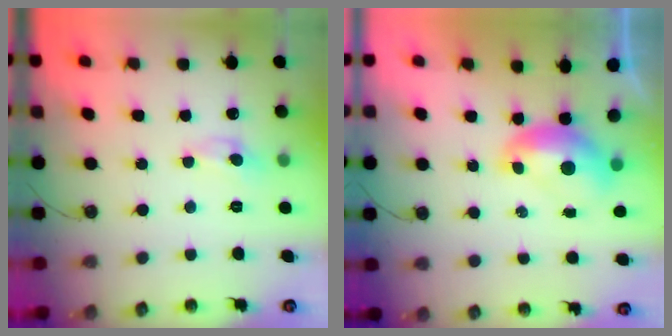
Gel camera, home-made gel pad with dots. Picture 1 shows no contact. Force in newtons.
{"total": 1.5, "press": 1.4, "slide": 0.3}